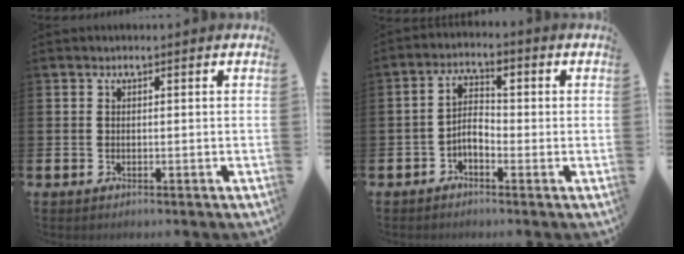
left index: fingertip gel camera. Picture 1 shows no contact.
{"total": 3.7, "force": [-1.1, 2.0, 3.0], "torque": [-0.054, 0.013, -0.023]}